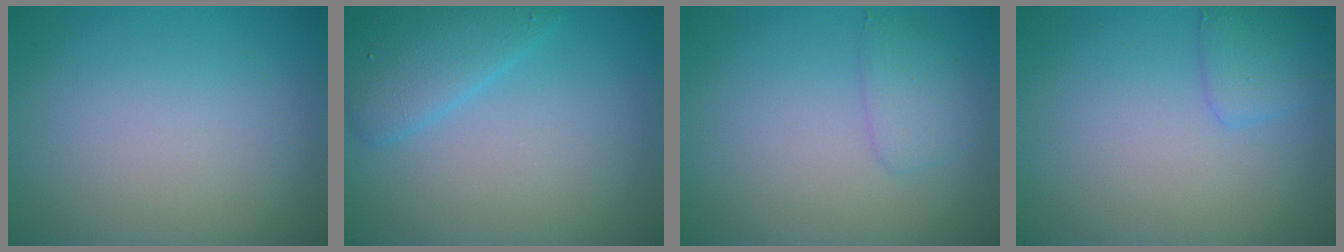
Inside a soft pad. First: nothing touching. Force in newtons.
{"total": 3.1, "press": 3.1, "slide": 0.1}
{"total": 1.7, "press": 1.7, "slide": 0.1}
{"total": 1.7, "press": 1.7, "slide": 0.1}